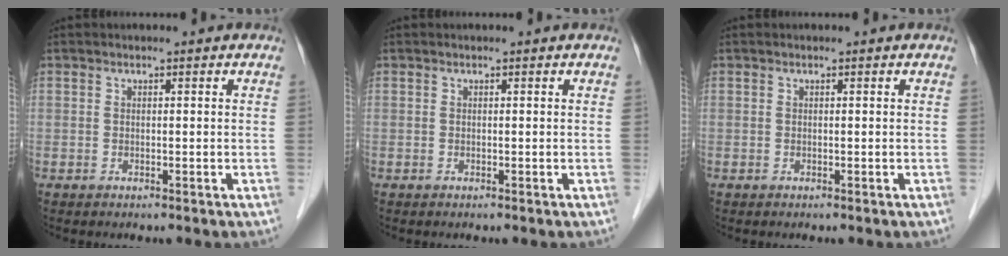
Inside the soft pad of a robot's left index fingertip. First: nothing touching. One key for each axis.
{"total": 0.0}
{"total": 0.0}